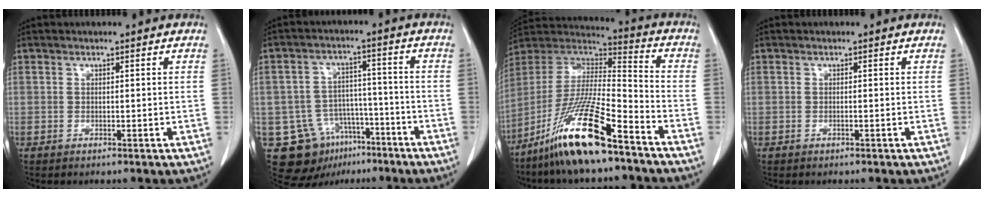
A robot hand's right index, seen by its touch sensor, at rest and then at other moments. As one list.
[{"total": 11.2, "force": [-6.2, 8.4, 4.0], "torque": [-0.070, 0.023, -0.089]}, {"total": 17.8, "force": [-12.0, 1.7, 13.1], "torque": [-0.282, -0.026, -0.226]}, {"total": 0.0}]